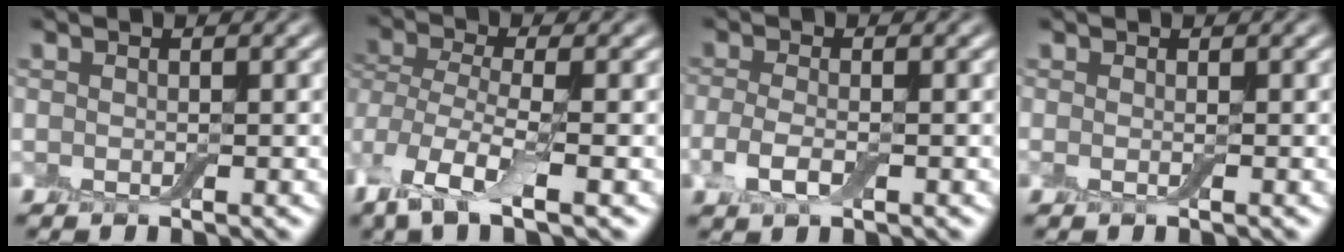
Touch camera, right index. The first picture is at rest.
{"total": 8.3, "force": [-3.4, 3.8, 6.6], "torque": [-0.157, -0.012, -0.066]}
{"total": 2.2, "force": [-0.7, 1.0, 1.8], "torque": [-0.046, 0.000, -0.020]}
{"total": 0.0}